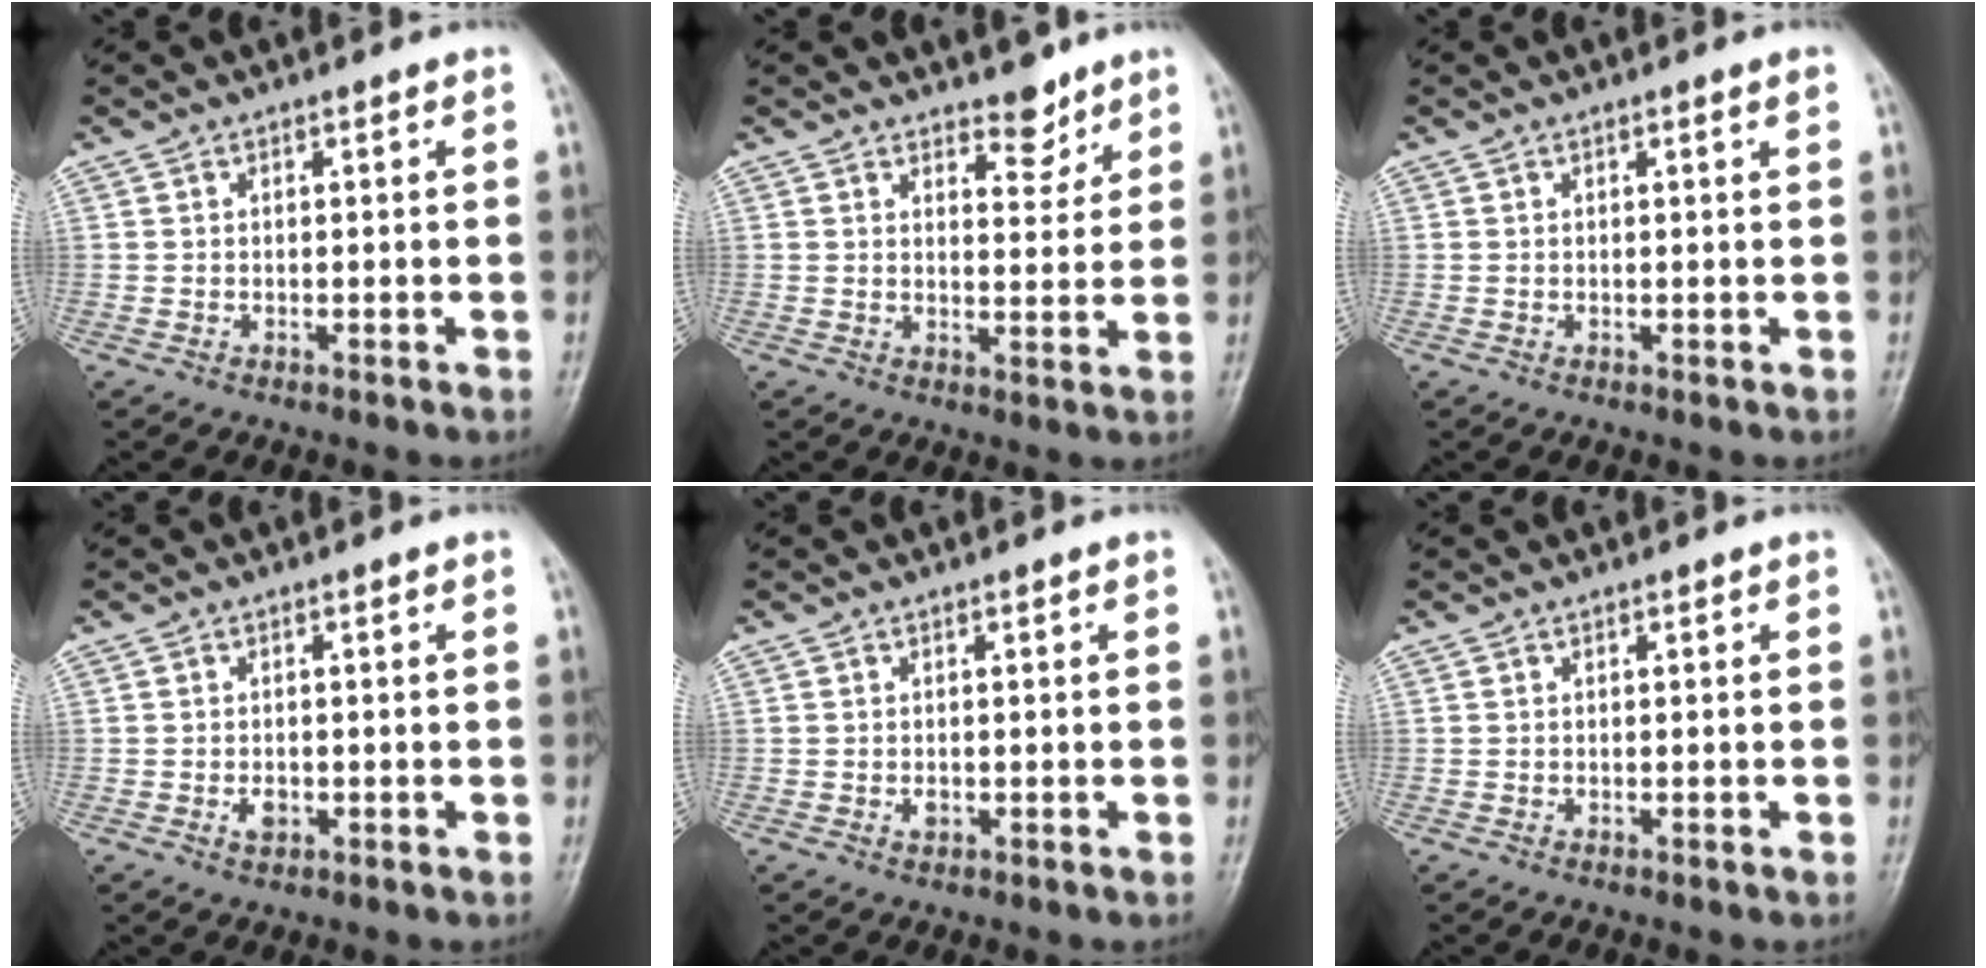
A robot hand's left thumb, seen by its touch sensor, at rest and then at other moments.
{"total": 4.8, "force": [3.7, 2.2, 2.0], "torque": [-0.003, -0.029, 0.056]}
{"total": 0.9, "force": [0.5, 0.0, 0.8], "torque": [-0.014, -0.001, 0.006]}
{"total": 1.8, "force": [-0.5, 1.2, 1.3], "torque": [-0.020, 0.000, -0.007]}
{"total": 1.0, "force": [-0.1, 0.7, 0.7], "torque": [-0.008, -0.001, 0.000]}
{"total": 0.0}